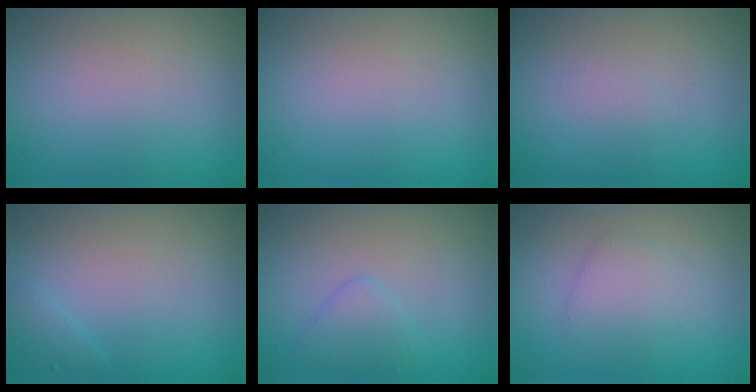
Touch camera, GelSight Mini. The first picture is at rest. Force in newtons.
{"total": 0.0}
{"total": 0.5, "press": 0.5, "slide": 0.1}
{"total": 0.8, "press": 0.8, "slide": 0.1}
{"total": 1.7, "press": 1.7, "slide": 0.2}
{"total": 2.4, "press": 2.4, "slide": 0.3}